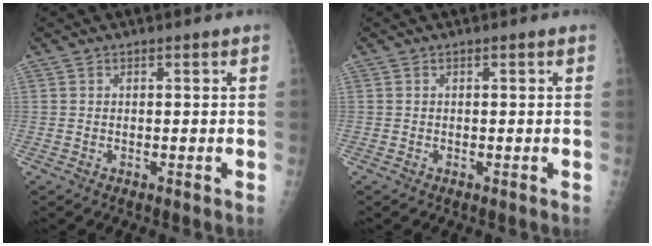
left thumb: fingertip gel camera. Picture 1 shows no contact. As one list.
[{"total": 0.0}]